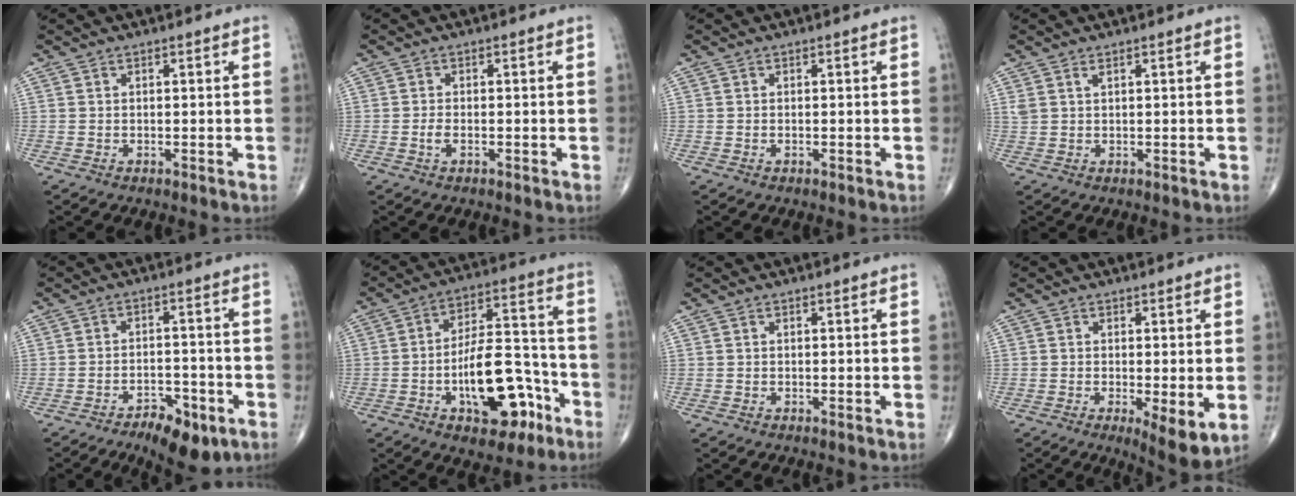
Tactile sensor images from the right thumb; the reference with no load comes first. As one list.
[{"total": 1.5, "force": [-0.5, 0.7, 1.2], "torque": [-0.029, 0.003, -0.011]}, {"total": 0.0}, {"total": 1.3, "force": [0.9, 0.5, 0.9], "torque": [-0.019, 0.005, 0.023]}, {"total": 8.5, "force": [-4.9, 3.8, 5.9], "torque": [-0.079, 0.028, -0.068]}, {"total": 17.7, "force": [-6.9, 8.5, 13.8], "torque": [-0.188, 0.055, -0.099]}, {"total": 0.0}, {"total": 6.5, "force": [-1.1, 1.9, 6.1], "torque": [-0.093, -0.022, -0.016]}]